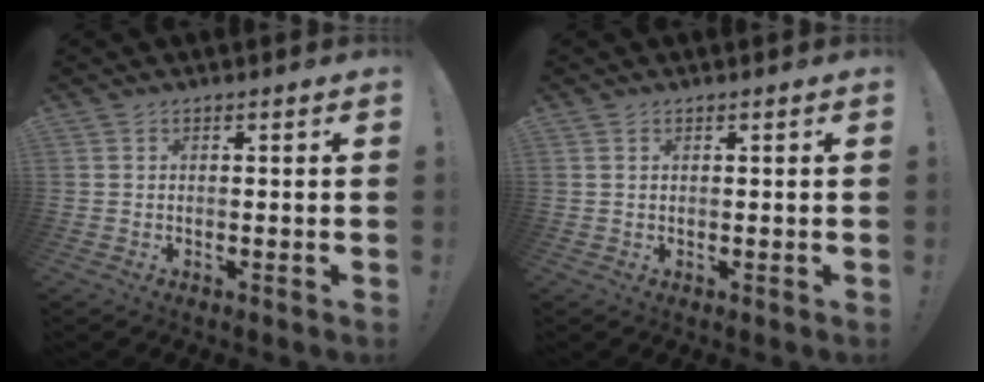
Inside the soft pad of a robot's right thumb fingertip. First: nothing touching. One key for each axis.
{"total": 0.9, "fx": 0.6, "fy": 0.6, "fz": 0.3, "tx": -0.006, "ty": 0.001, "tz": 0.011}